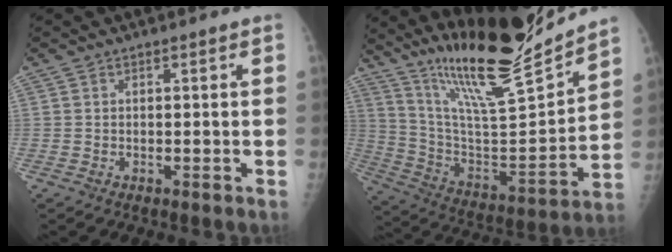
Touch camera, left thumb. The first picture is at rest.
{"total": 22.2, "force": [18.9, 1.7, 11.6], "torque": [-0.168, -0.111, 0.333]}